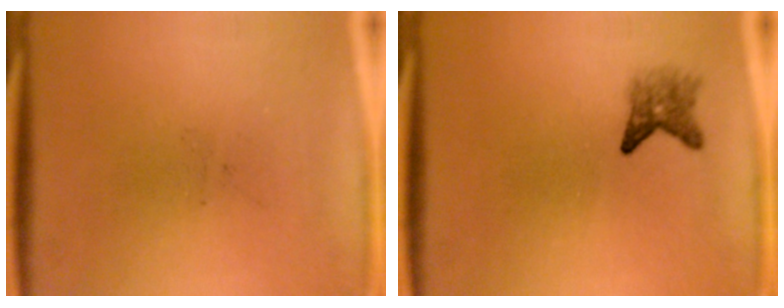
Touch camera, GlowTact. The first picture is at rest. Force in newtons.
{"total": 2.4}